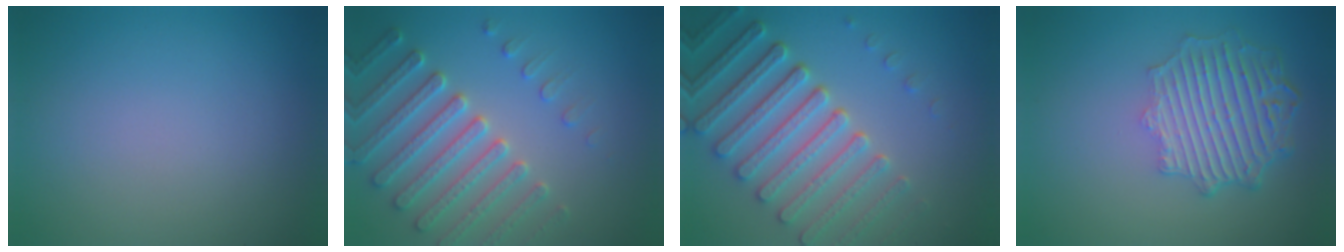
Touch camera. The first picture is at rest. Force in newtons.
{"total": 4.8, "press": 4.6, "slide": 1.3}
{"total": 6.4, "press": 5.4, "slide": 3.3}
{"total": 6.2, "press": 4.8, "slide": 3.9}